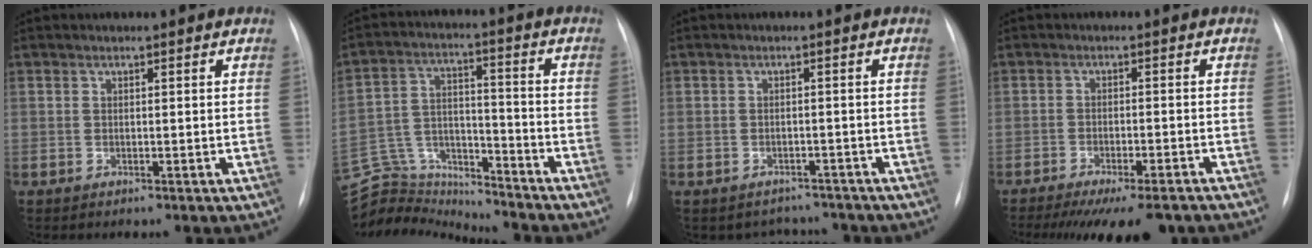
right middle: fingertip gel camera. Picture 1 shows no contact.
{"total": 14.7, "force": [-14.6, 1.8, 0.7], "torque": [-0.020, 0.039, -0.250]}
{"total": 5.0, "force": [-3.9, 3.1, -0.3], "torque": [0.013, 0.021, -0.051]}
{"total": 12.9, "force": [-10.7, 2.9, 6.7], "torque": [-0.086, -0.015, -0.145]}